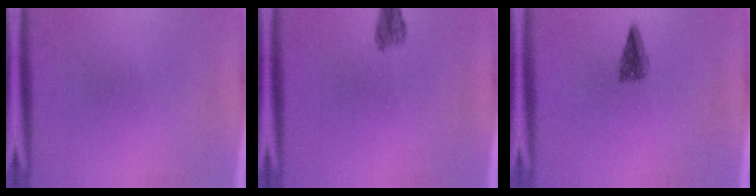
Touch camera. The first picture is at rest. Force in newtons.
{"total": 1.6}
{"total": 2.7}